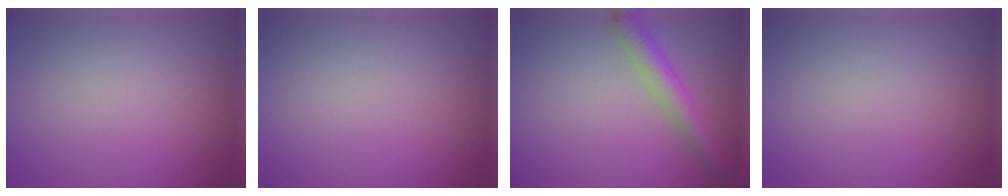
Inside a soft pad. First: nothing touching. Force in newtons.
{"total": 0.0}
{"total": 3.5, "press": 3.5, "slide": 0.1}
{"total": 0.0}